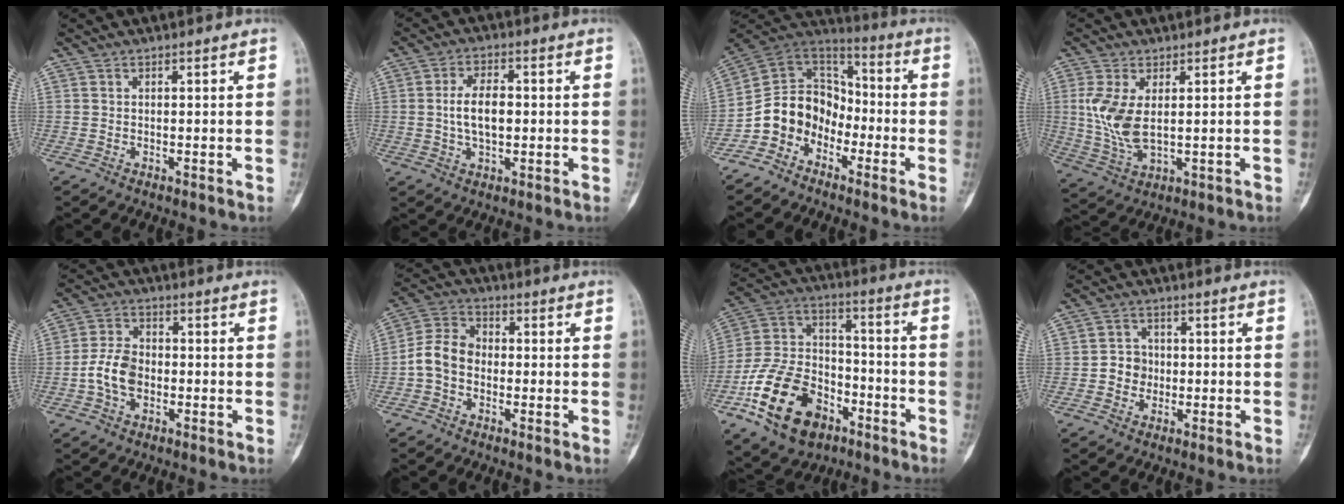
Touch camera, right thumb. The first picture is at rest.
{"total": 7.2, "force": [0.0, 4.0, 6.0], "torque": [-0.102, 0.008, -0.002]}
{"total": 12.1, "force": [-5.6, 9.7, 4.6], "torque": [-0.053, 0.085, -0.118]}
{"total": 8.7, "force": [1.1, 4.2, 7.6], "torque": [-0.170, -0.010, 0.036]}
{"total": 7.6, "force": [-1.7, 5.3, 5.2], "torque": [-0.087, 0.020, -0.041]}
{"total": 7.9, "force": [-1.5, 6.1, 4.7], "torque": [-0.081, 0.031, -0.044]}
{"total": 20.3, "force": [-9.8, 12.9, 12.3], "torque": [-0.211, 0.071, -0.172]}
{"total": 4.6, "force": [-0.6, 4.2, 1.7], "torque": [0.002, 0.011, -0.018]}